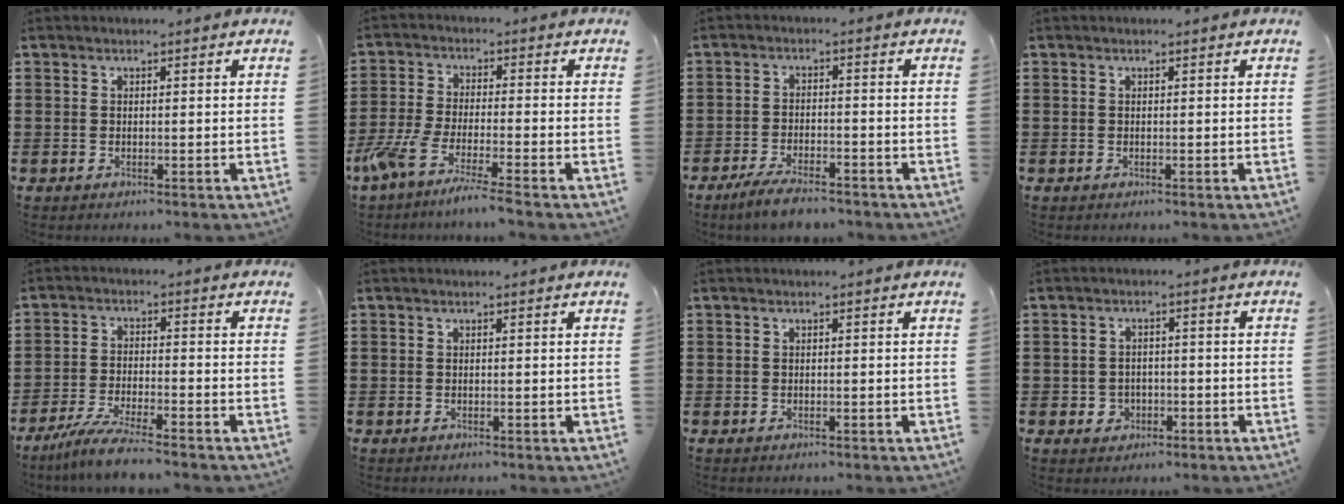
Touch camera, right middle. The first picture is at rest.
{"total": 6.0, "force": [-5.0, -0.4, 3.2], "torque": [-0.086, -0.024, -0.103]}
{"total": 4.4, "force": [-3.8, 0.6, 2.0], "torque": [-0.040, 0.001, -0.075]}
{"total": 0.0}
{"total": 5.8, "force": [-5.0, -0.1, 2.8], "torque": [-0.071, -0.021, -0.100]}
{"total": 0.0}
{"total": 0.0}
{"total": 2.1, "force": [-1.0, 1.8, 0.6], "torque": [-0.018, 0.004, -0.025]}